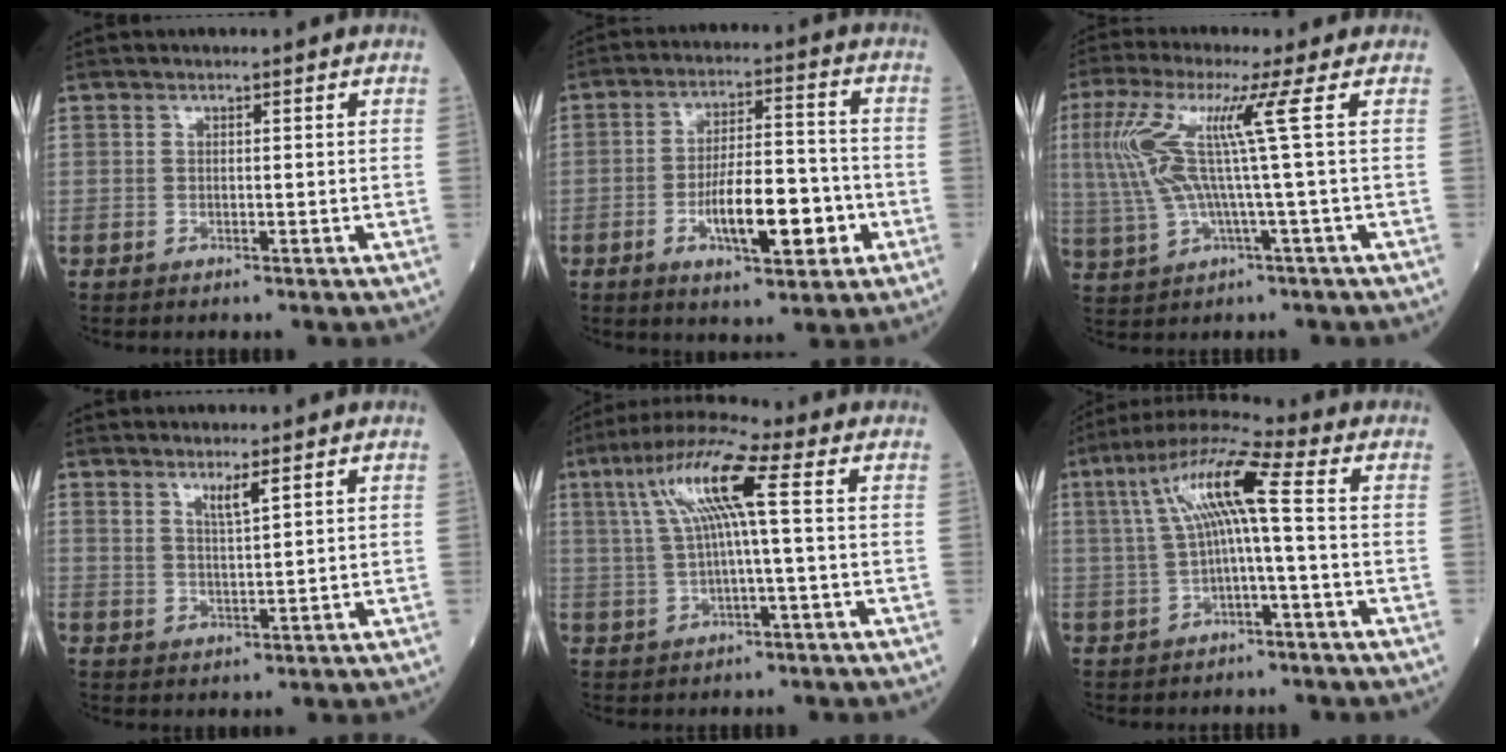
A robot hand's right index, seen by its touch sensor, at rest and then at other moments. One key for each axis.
{"total": 11.4, "fx": -3.9, "fy": 3.4, "fz": 10.2, "tx": -0.176, "ty": 0.010, "tz": -0.061}
{"total": 10.2, "fx": 2.0, "fy": -1.0, "fz": 10.0, "tx": -0.219, "ty": 0.018, "tz": 0.044}
{"total": 2.8, "fx": 1.9, "fy": 0.1, "fz": 2.1, "tx": -0.043, "ty": -0.006, "tz": 0.038}
{"total": 10.5, "fx": 2.5, "fy": 0.6, "fz": 10.2, "tx": -0.207, "ty": 0.032, "tz": 0.046}
{"total": 10.6, "fx": 1.3, "fy": 0.9, "fz": 10.5, "tx": -0.208, "ty": 0.038, "tz": 0.021}